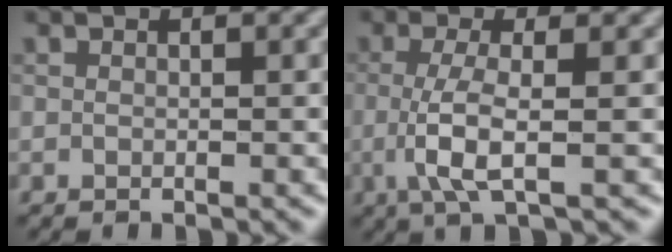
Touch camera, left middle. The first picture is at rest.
{"total": 3.9, "force": [-0.6, 0.9, 3.7], "torque": [-0.080, -0.007, -0.017]}